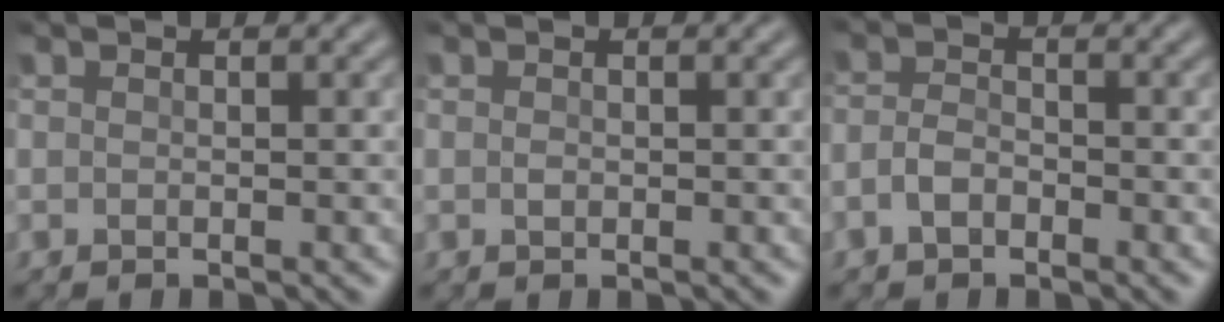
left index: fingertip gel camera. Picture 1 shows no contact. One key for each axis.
{"total": 0.5, "fx": 0.0, "fy": 0.3, "fz": 0.4, "tx": -0.006, "ty": 0.001, "tz": -0.001}
{"total": 1.9, "fx": -1.1, "fy": 0.9, "fz": 1.1, "tx": -0.027, "ty": 0.007, "tz": -0.028}